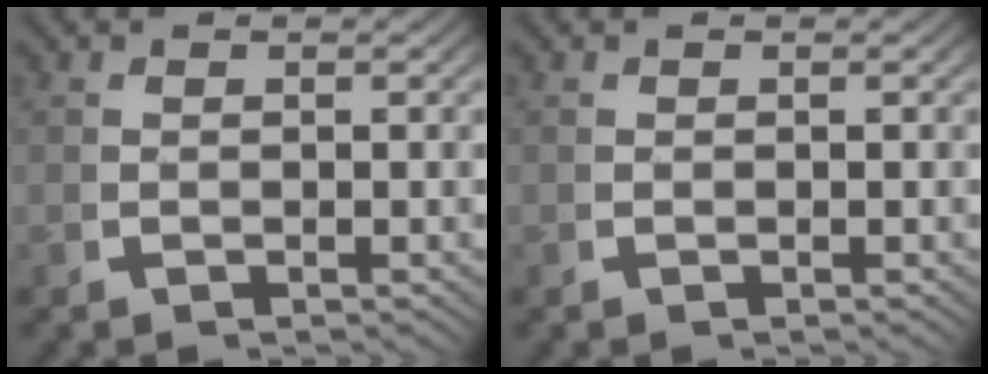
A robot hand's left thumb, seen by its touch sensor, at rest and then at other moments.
{"total": 0.0}